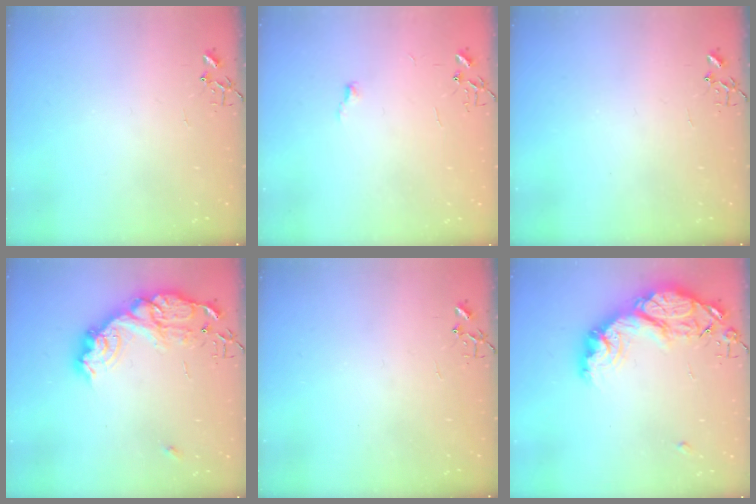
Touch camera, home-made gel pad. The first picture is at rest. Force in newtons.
{"total": 3.5, "press": 3.5, "slide": 0.4}
{"total": 0.0}
{"total": 18.7, "press": 18.7, "slide": 1.3}
{"total": 0.0}
{"total": 20.5, "press": 20.5, "slide": 1.5}